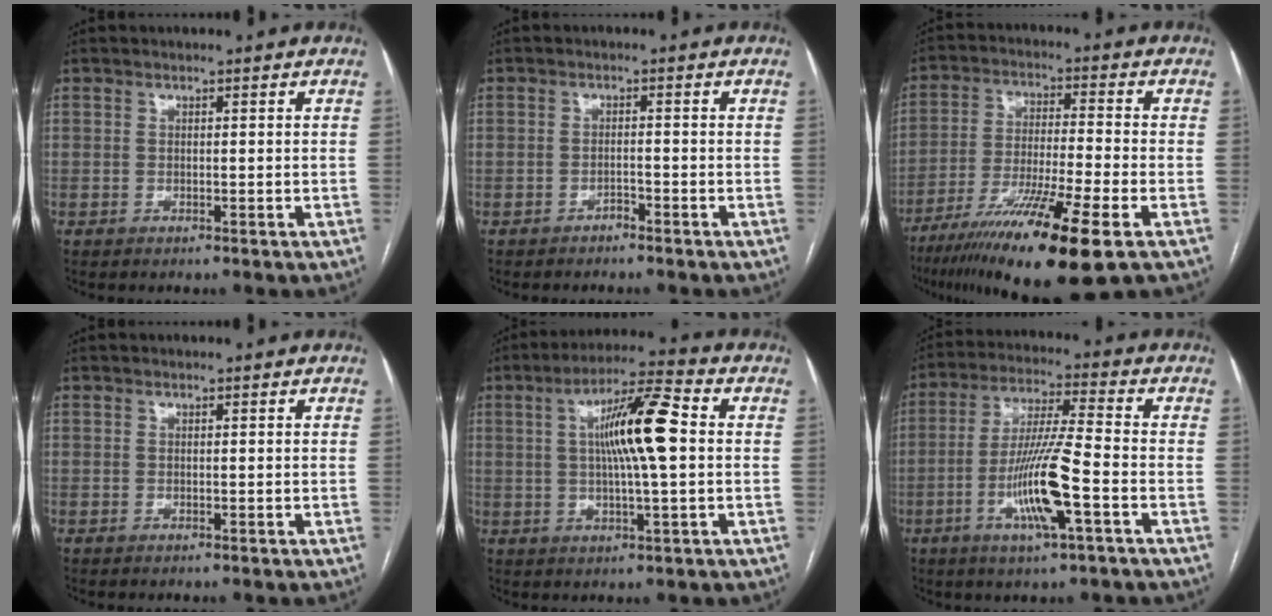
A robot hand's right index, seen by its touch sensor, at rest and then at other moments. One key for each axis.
{"total": 1.1, "fx": -1.0, "fy": 0.3, "fz": 0.4, "tx": -0.006, "ty": 0.002, "tz": -0.017}
{"total": 17.2, "fx": -10.3, "fy": 0.2, "fz": 13.8, "tx": -0.232, "ty": -0.043, "tz": -0.177}
{"total": 0.0}
{"total": 11.5, "fx": 1.4, "fy": 1.1, "fz": 11.3, "tx": -0.197, "ty": 0.018, "tz": 0.021}
{"total": 12.0, "fx": -4.0, "fy": 0.4, "fz": 11.3, "tx": -0.221, "ty": -0.009, "tz": -0.077}